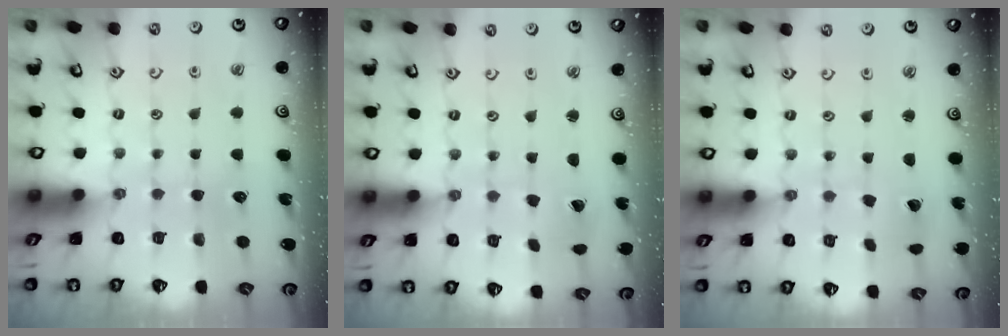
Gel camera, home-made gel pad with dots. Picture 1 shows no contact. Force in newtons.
{"total": 0.6, "press": 0.6, "slide": 0.1}
{"total": 2.1, "press": 2.1, "slide": 0.2}